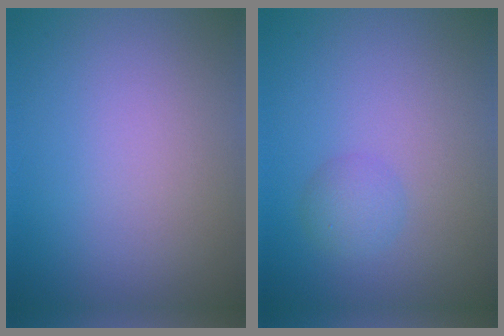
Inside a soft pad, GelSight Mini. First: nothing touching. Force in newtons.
{"total": 1.7, "press": 1.7, "slide": 0.0}